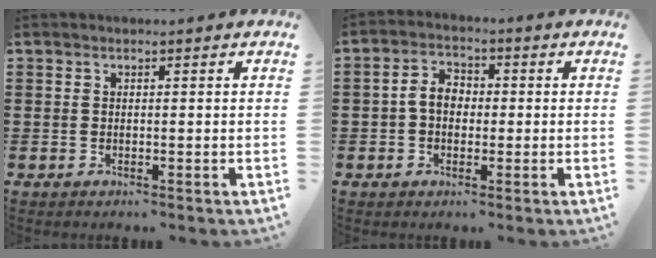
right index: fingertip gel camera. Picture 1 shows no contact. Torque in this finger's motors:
{"motor_torque": [0.93, -0.43, 0.49, 0.10]}